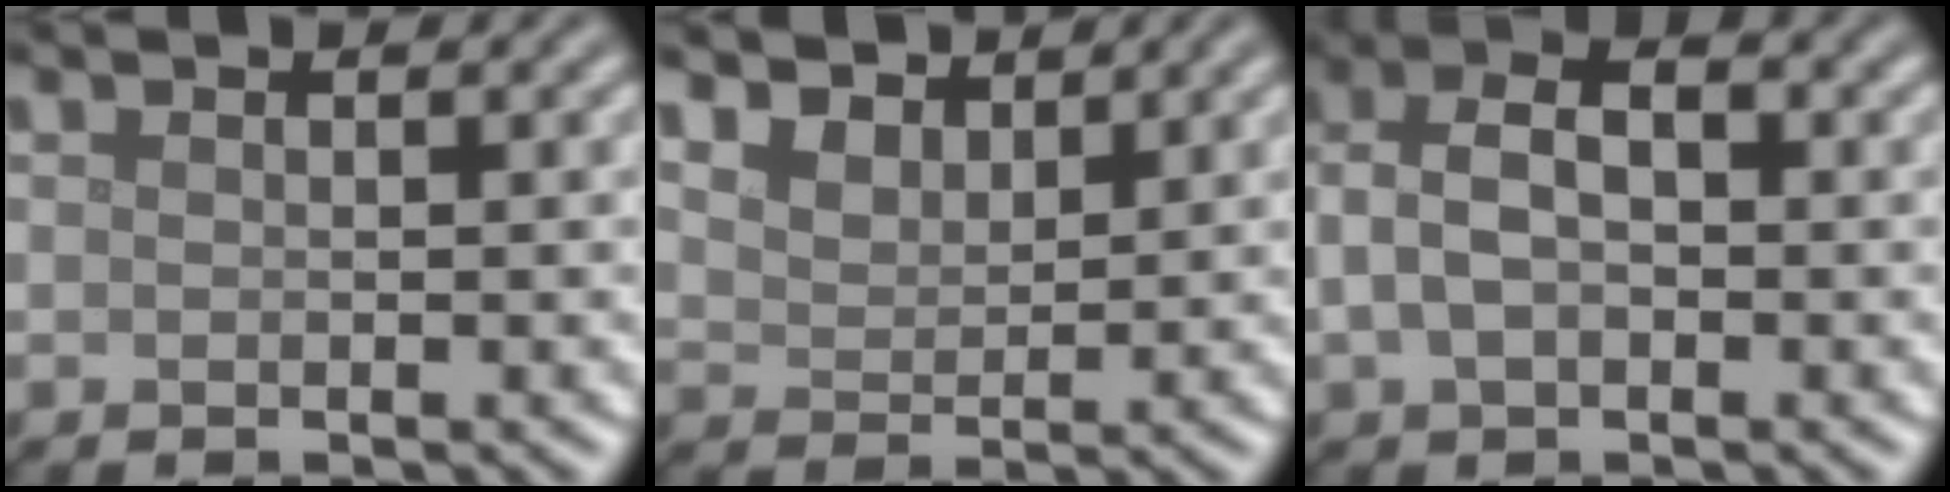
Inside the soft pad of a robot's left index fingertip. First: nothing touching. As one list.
[{"total": 5.0, "force": [4.1, 2.3, 1.7], "torque": [-0.065, -0.001, 0.075]}, {"total": 4.5, "force": [0.0, 2.8, 3.5], "torque": [-0.070, 0.013, -0.005]}]